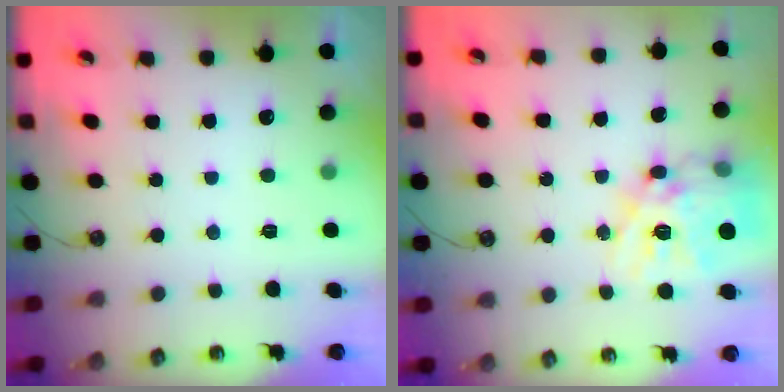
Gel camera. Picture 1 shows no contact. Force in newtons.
{"total": 19.5, "press": 19.5, "slide": 1.7}